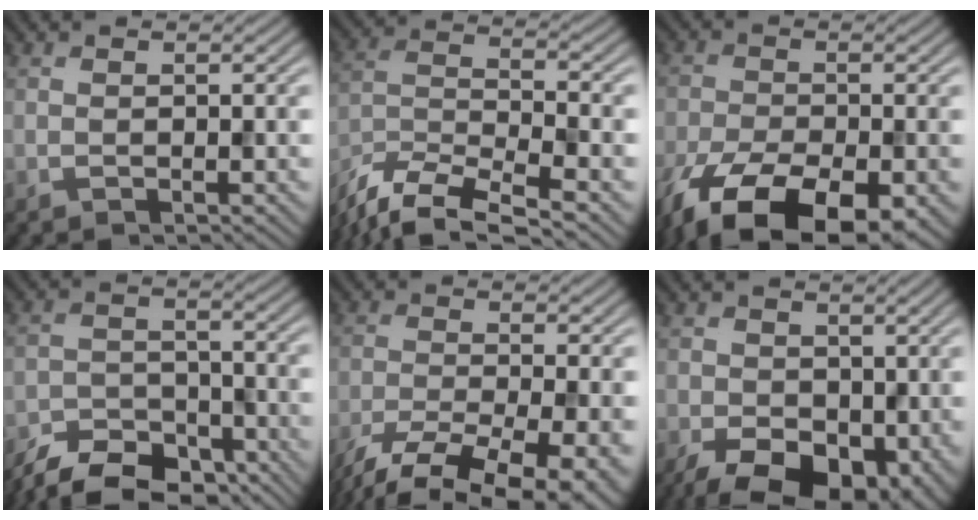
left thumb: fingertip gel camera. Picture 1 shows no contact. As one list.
[{"total": 11.6, "force": [-9.4, 2.9, 6.1], "torque": [-0.138, -0.017, -0.177]}, {"total": 15.7, "force": [-9.6, 7.3, 10.1], "torque": [-0.202, -0.059, -0.144]}, {"total": 9.0, "force": [-7.9, 3.4, 2.8], "torque": [-0.052, -0.018, -0.136]}, {"total": 12.7, "force": [-8.5, 4.1, 8.5], "torque": [-0.176, -0.045, -0.115]}, {"total": 10.4, "force": [-3.2, 6.6, 7.4], "torque": [-0.133, -0.031, -0.038]}]